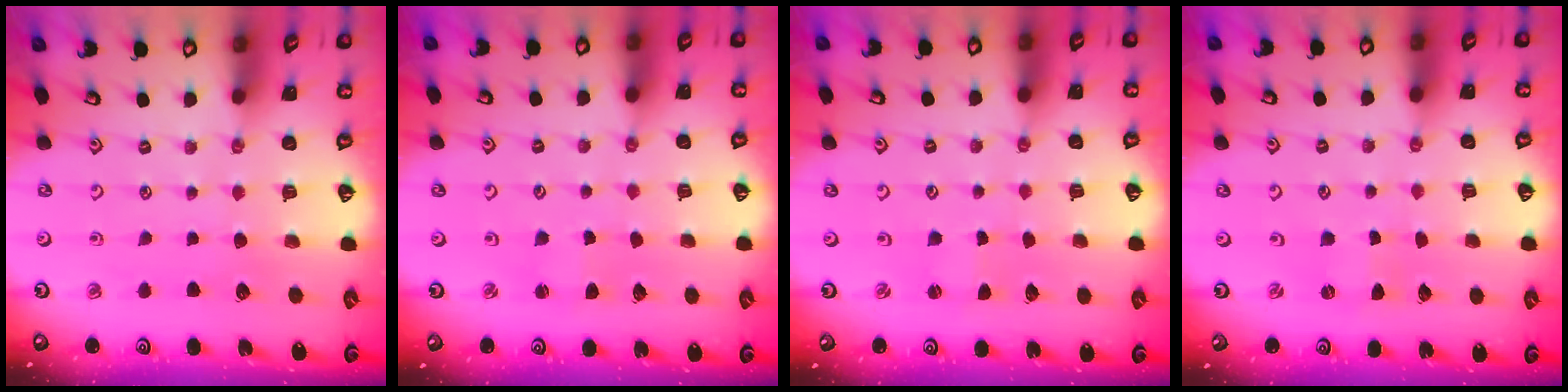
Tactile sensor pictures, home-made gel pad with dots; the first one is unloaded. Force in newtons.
{"total": 1.8, "press": 1.8, "slide": 0.2}
{"total": 1.1, "press": 1.1, "slide": 0.2}
{"total": 0.0}